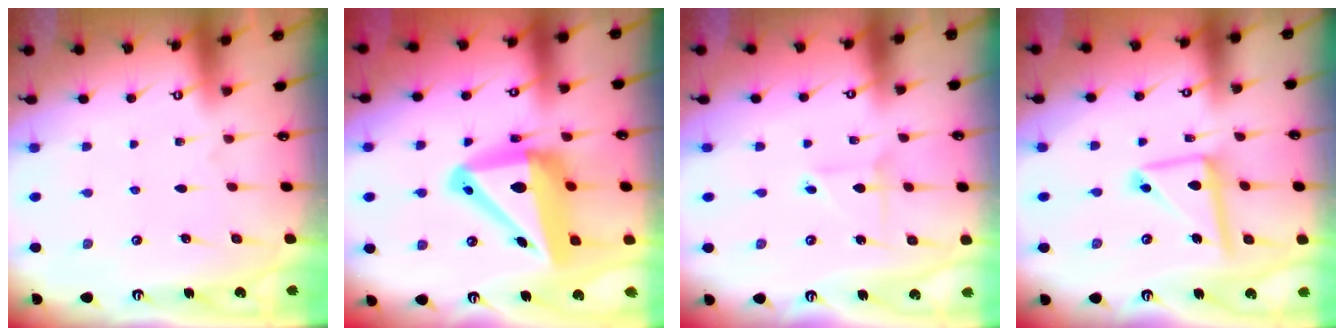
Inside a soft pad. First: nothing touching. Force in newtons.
{"total": 19.0, "press": 18.8, "slide": 3.0}
{"total": 2.7, "press": 2.7, "slide": 0.2}
{"total": 13.1, "press": 13.0, "slide": 1.3}